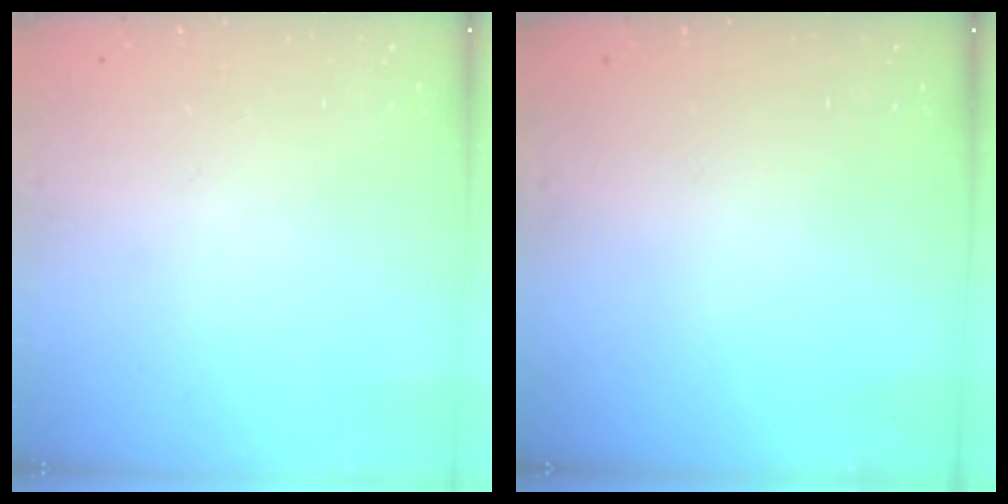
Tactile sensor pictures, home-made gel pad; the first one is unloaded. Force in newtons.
{"total": 0.0}